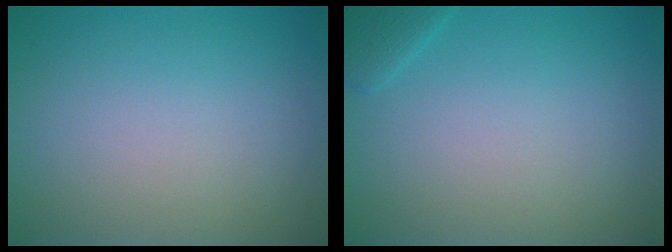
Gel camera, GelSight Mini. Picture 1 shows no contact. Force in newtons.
{"total": 1.4, "press": 1.4, "slide": 0.1}